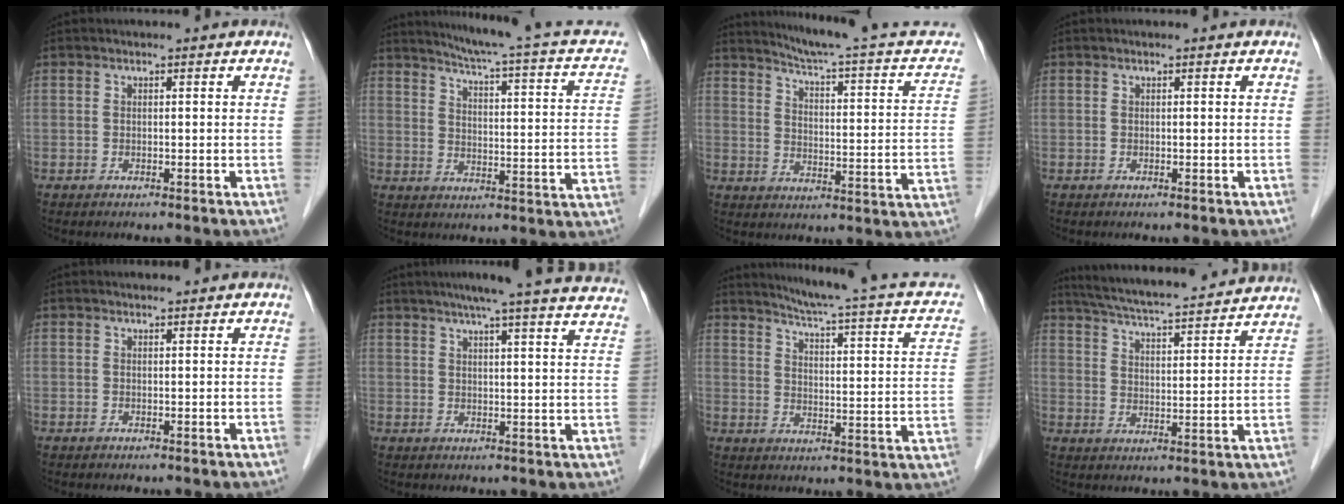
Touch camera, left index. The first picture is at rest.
{"total": 16.4, "force": [12.9, 1.4, 10.0], "torque": [-0.149, -0.032, 0.141]}
{"total": 18.1, "force": [16.2, 1.1, 7.9], "torque": [-0.113, -0.049, 0.192]}
{"total": 0.0}
{"total": 0.7, "force": [0.7, 0.1, 0.0], "torque": [-0.010, 0.003, 0.012]}
{"total": 22.6, "force": [20.3, 0.1, 9.9], "torque": [-0.139, -0.020, 0.239]}
{"total": 16.7, "force": [13.4, 1.5, 9.9], "torque": [-0.145, -0.034, 0.149]}
{"total": 20.6, "force": [18.9, 1.8, 8.2], "torque": [-0.138, 0.015, 0.263]}